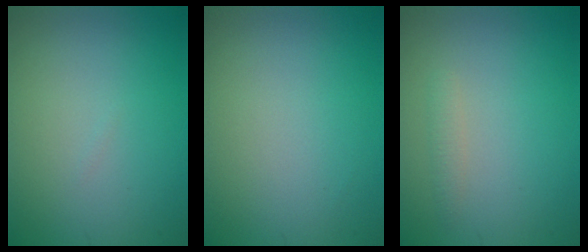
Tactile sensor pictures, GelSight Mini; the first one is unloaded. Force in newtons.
{"total": 0.0}
{"total": 0.9, "press": 0.9, "slide": 0.0}